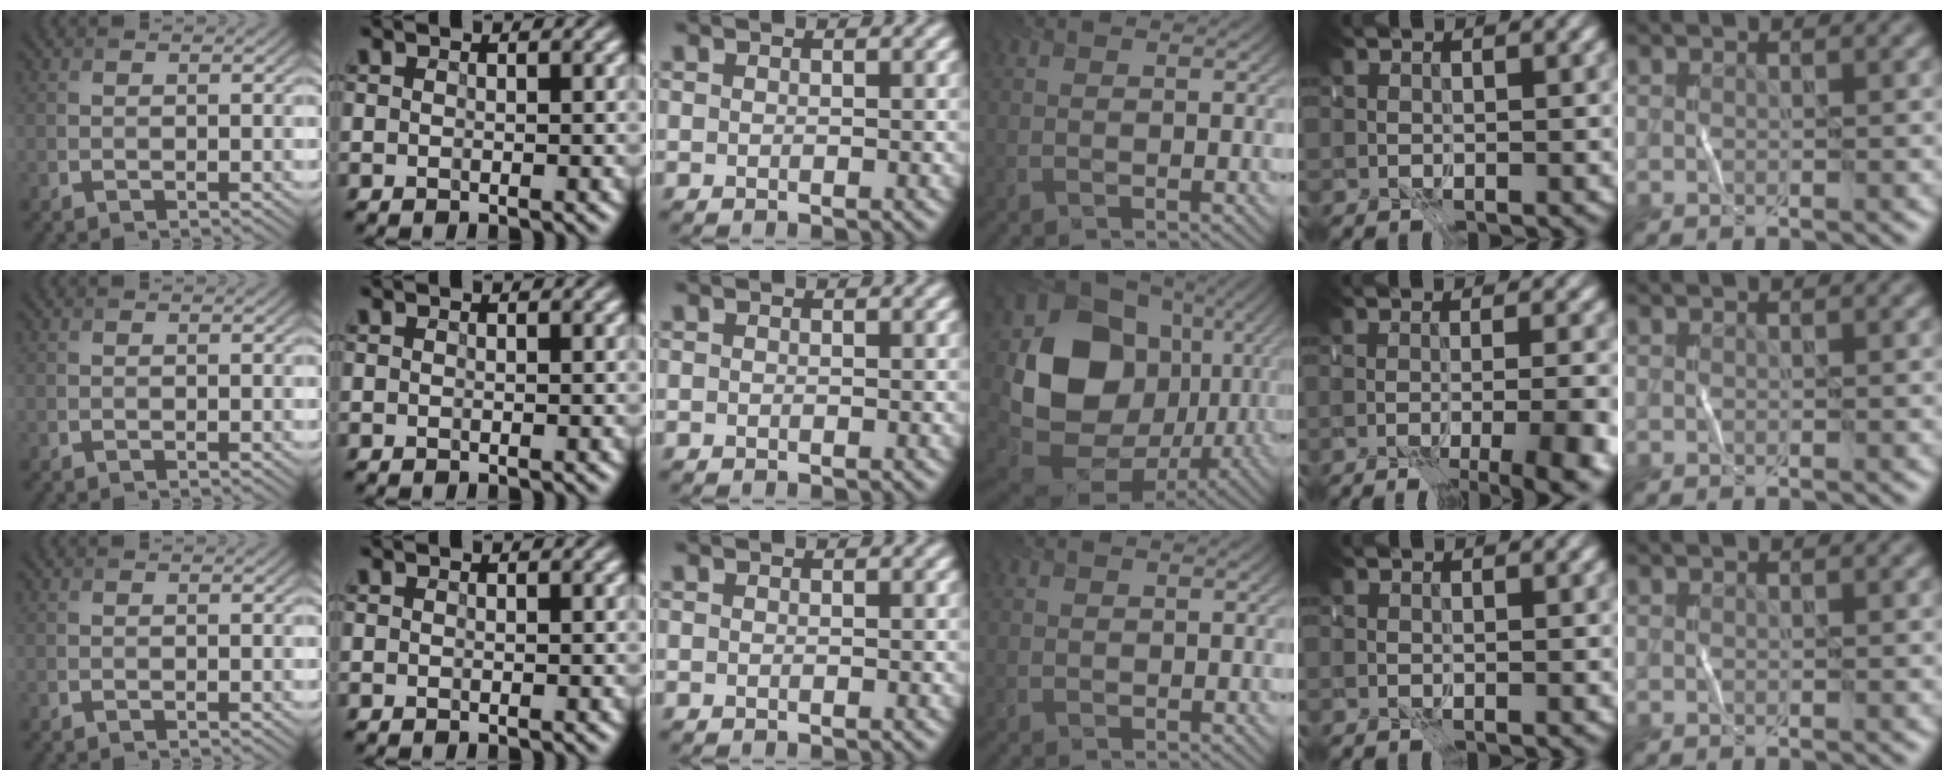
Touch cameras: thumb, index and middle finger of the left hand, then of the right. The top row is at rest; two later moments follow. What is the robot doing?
{"motion": "fold", "object": "receipt paper"}